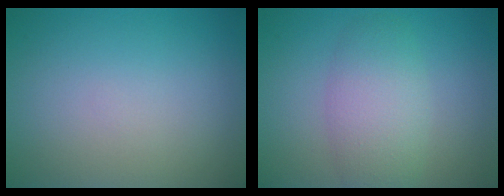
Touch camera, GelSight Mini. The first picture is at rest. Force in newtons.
{"total": 4.3, "press": 4.3, "slide": 0.1}